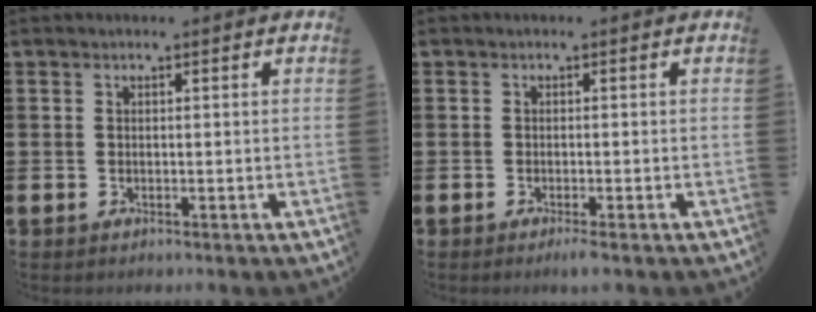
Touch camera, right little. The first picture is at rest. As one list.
[{"total": 1.2, "force": [-0.7, 0.1, 1.0], "torque": [-0.016, -0.003, -0.012]}]